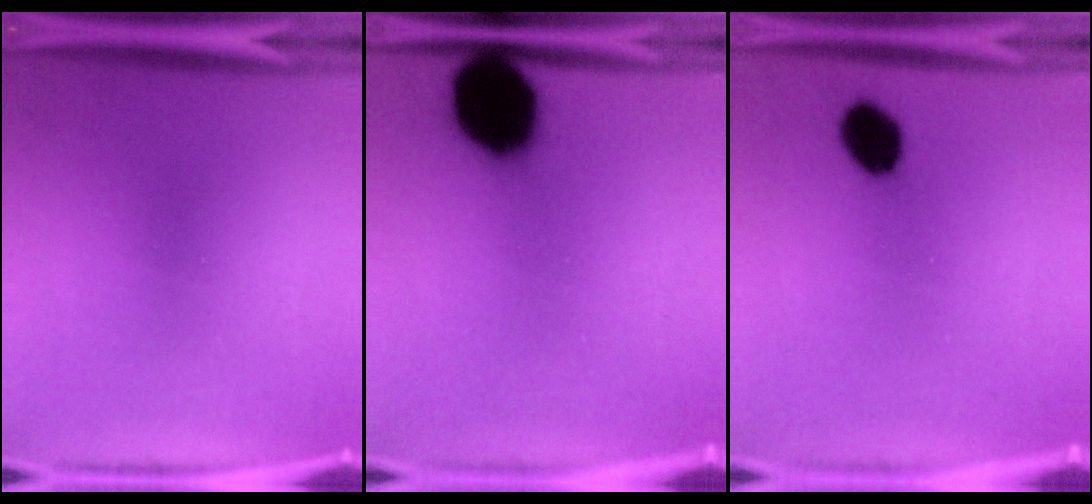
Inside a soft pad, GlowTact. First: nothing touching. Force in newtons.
{"total": 17.0}
{"total": 6.8}